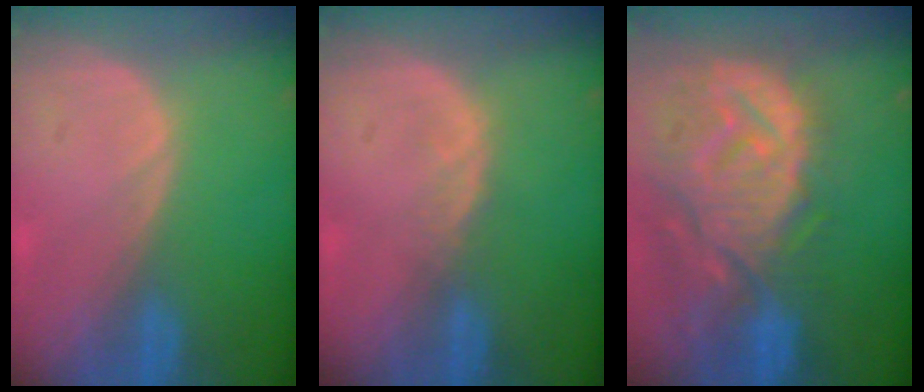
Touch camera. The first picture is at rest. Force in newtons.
{"total": 1.1, "press": 1.1, "slide": 0.2}
{"total": 13.4, "press": 11.7, "slide": 6.6}